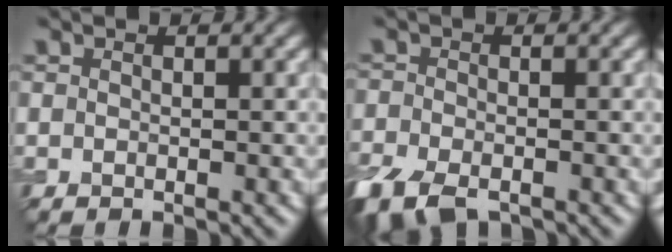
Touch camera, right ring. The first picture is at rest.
{"total": 6.4, "force": [-4.4, 3.1, 3.5], "torque": [-0.075, -0.032, -0.081]}